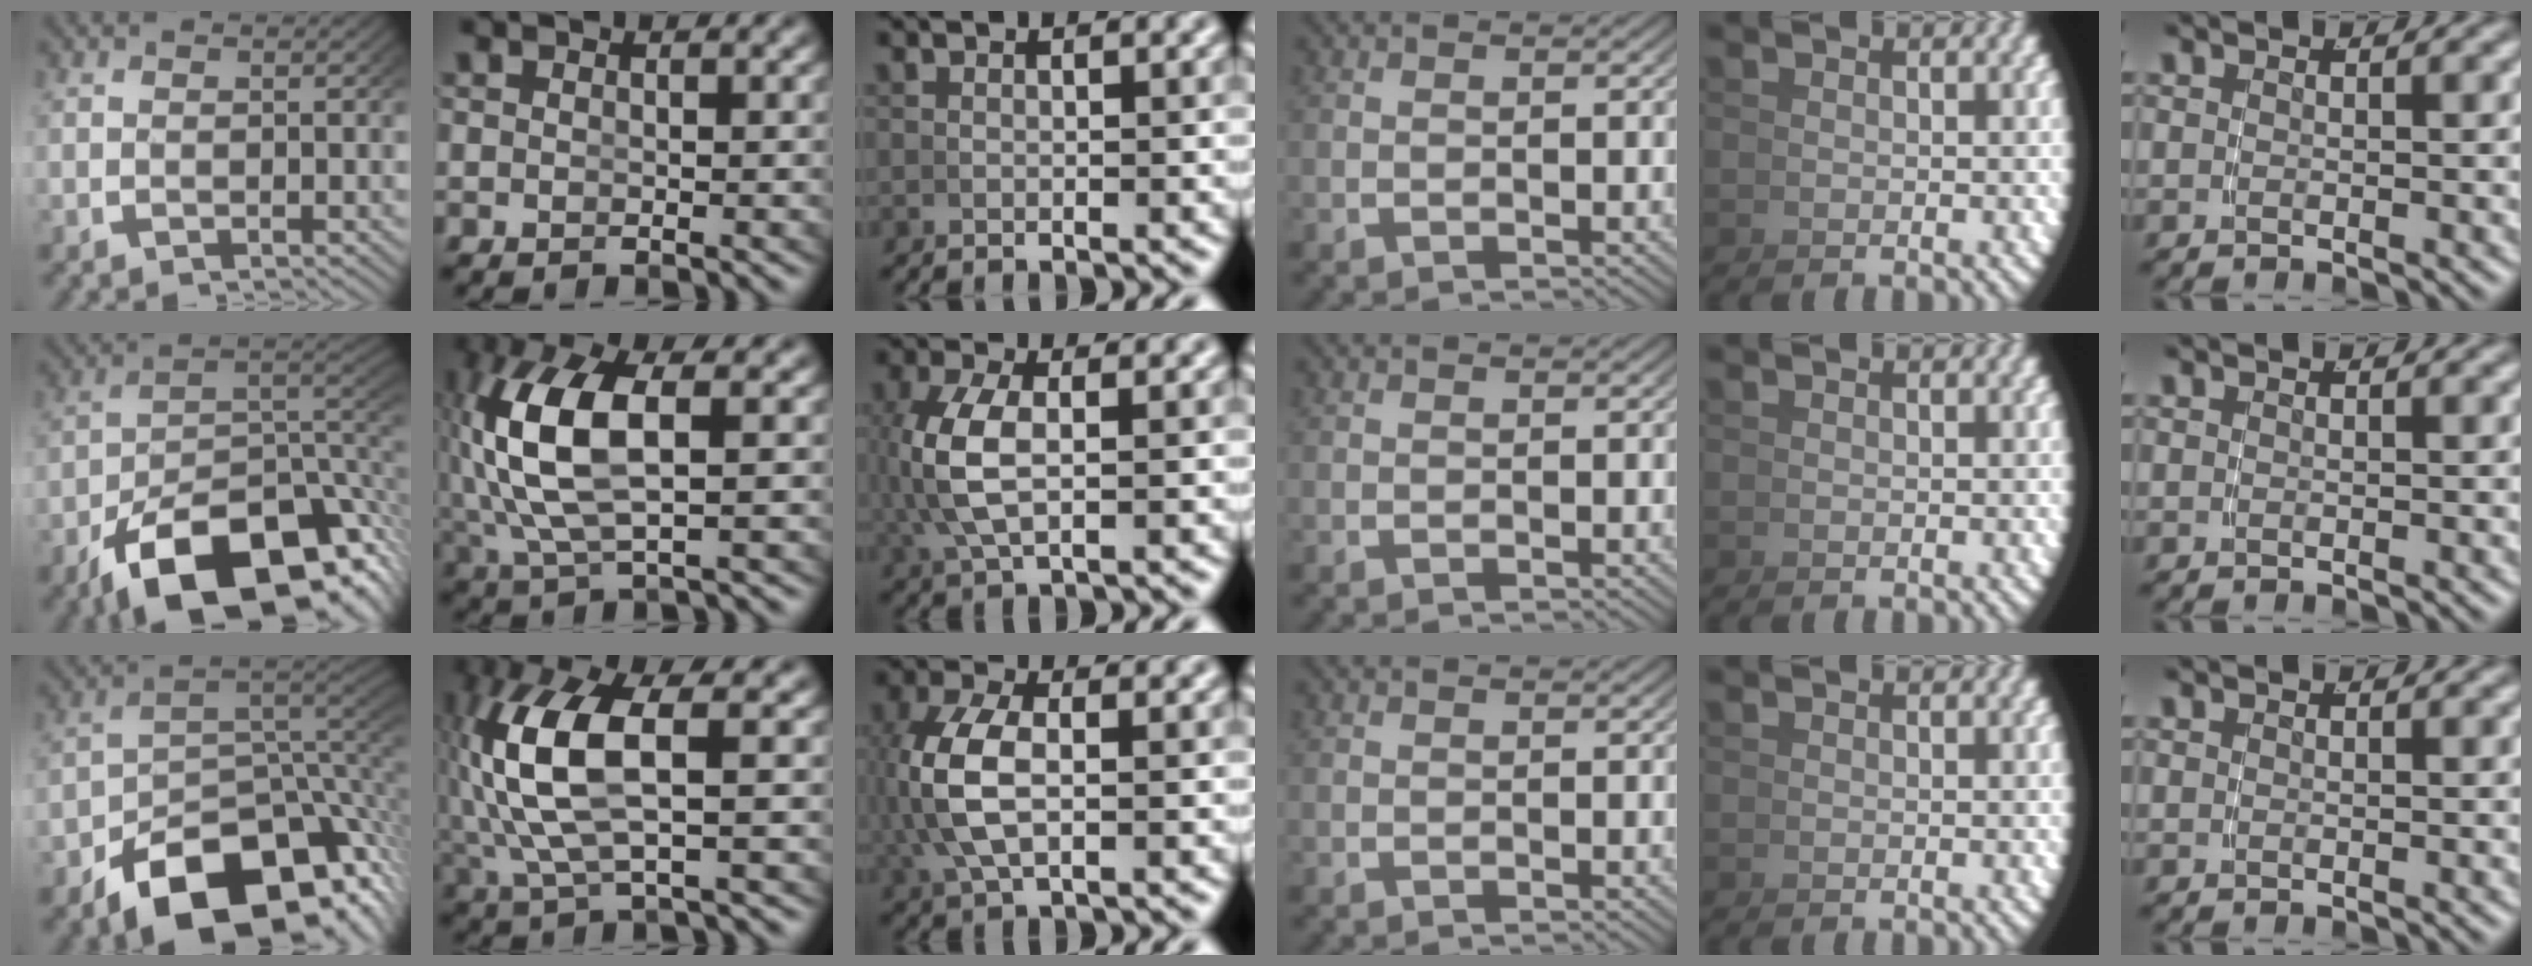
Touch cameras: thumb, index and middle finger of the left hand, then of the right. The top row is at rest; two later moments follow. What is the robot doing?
{"motion": "lift_and_place", "object": "bowl"}